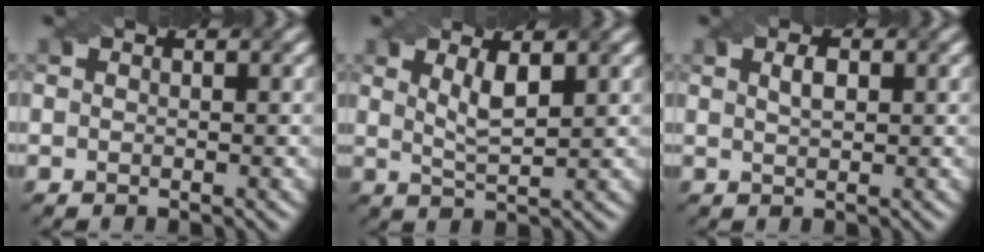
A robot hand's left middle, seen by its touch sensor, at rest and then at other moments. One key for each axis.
{"total": 2.7, "fx": 1.1, "fy": 0.7, "fz": 2.4, "tx": -0.045, "ty": -0.006, "tz": 0.023}
{"total": 1.6, "fx": 0.6, "fy": 0.7, "fz": 1.3, "tx": -0.023, "ty": 0.001, "tz": 0.013}